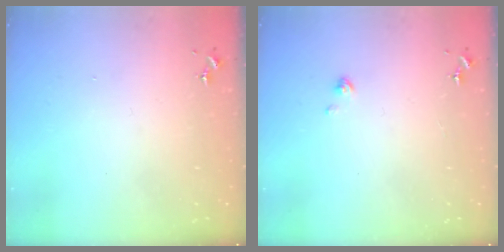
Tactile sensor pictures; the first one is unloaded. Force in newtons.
{"total": 3.5, "press": 3.5, "slide": 0.3}